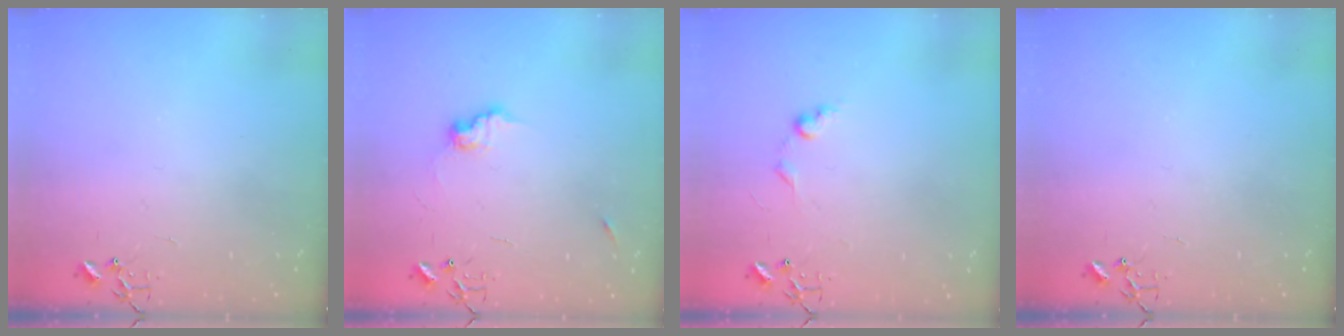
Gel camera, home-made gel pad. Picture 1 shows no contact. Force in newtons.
{"total": 7.9, "press": 7.9, "slide": 0.4}
{"total": 6.5, "press": 6.5, "slide": 0.7}
{"total": 0.0}